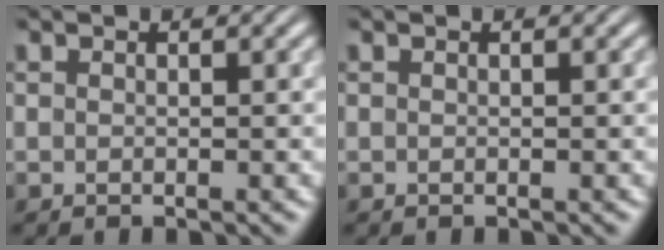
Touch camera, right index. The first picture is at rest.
{"total": 0.0}